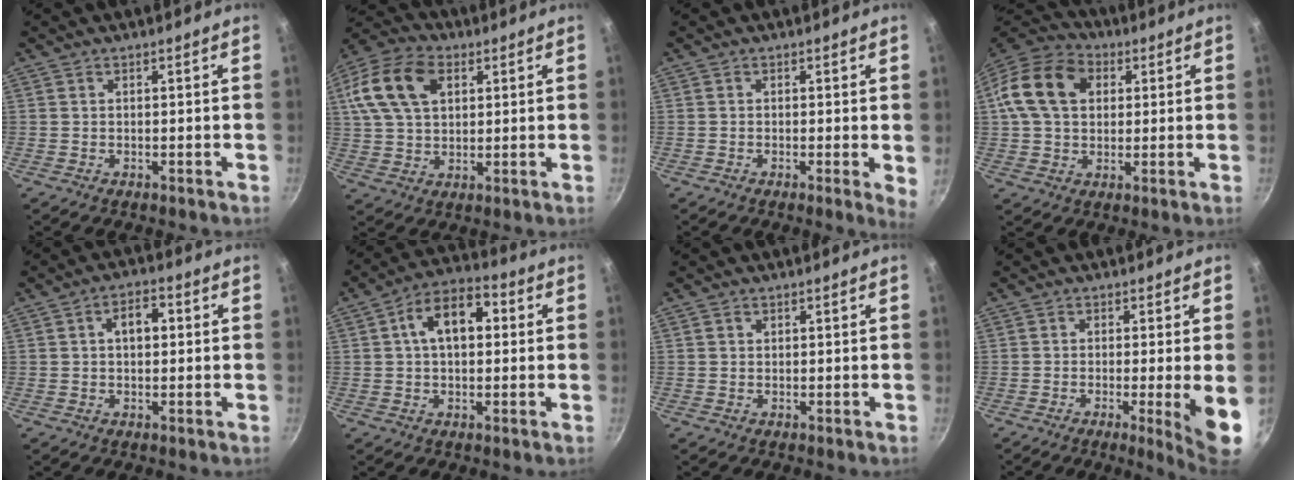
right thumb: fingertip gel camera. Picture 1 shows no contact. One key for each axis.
{"total": 15.7, "fx": 5.0, "fy": 10.4, "fz": 10.7, "tx": -0.198, "ty": 0.014, "tz": 0.083}
{"total": 2.9, "fx": -0.1, "fy": 0.7, "fz": 2.8, "tx": -0.034, "ty": -0.008, "tz": -0.006}
{"total": 15.6, "fx": 3.5, "fy": 11.5, "fz": 9.9, "tx": -0.169, "ty": 0.023, "tz": 0.047}
{"total": 5.2, "fx": 0.9, "fy": 3.2, "fz": 4.0, "tx": -0.043, "ty": 0.014, "tz": 0.009}
{"total": 11.0, "fx": 2.0, "fy": 6.7, "fz": 8.5, "tx": -0.104, "ty": 0.027, "tz": 0.019}
{"total": 0.7, "fx": 0.3, "fy": 0.7, "fz": 0.2, "tx": 0.000, "ty": 0.003, "tz": 0.003}
{"total": 7.6, "fx": -1.5, "fy": 0.2, "fz": 7.4, "tx": -0.106, "ty": -0.010, "tz": -0.020}